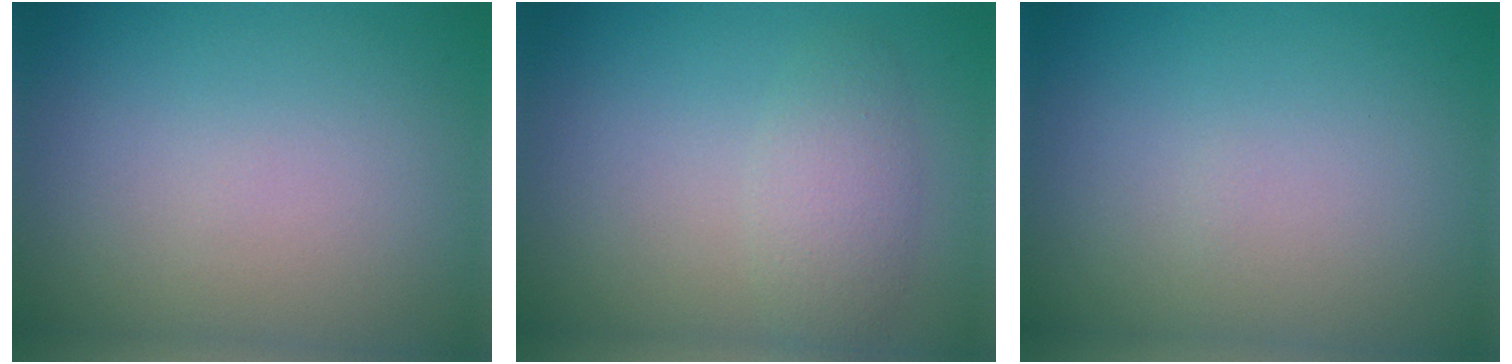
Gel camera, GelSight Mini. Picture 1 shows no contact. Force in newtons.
{"total": 2.4, "press": 2.4, "slide": 0.1}
{"total": 0.0}